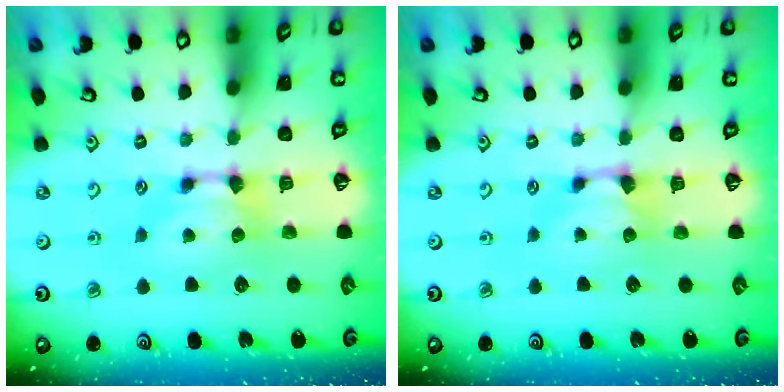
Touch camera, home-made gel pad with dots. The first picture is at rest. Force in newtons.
{"total": 0.8, "press": 0.2, "slide": 0.8}